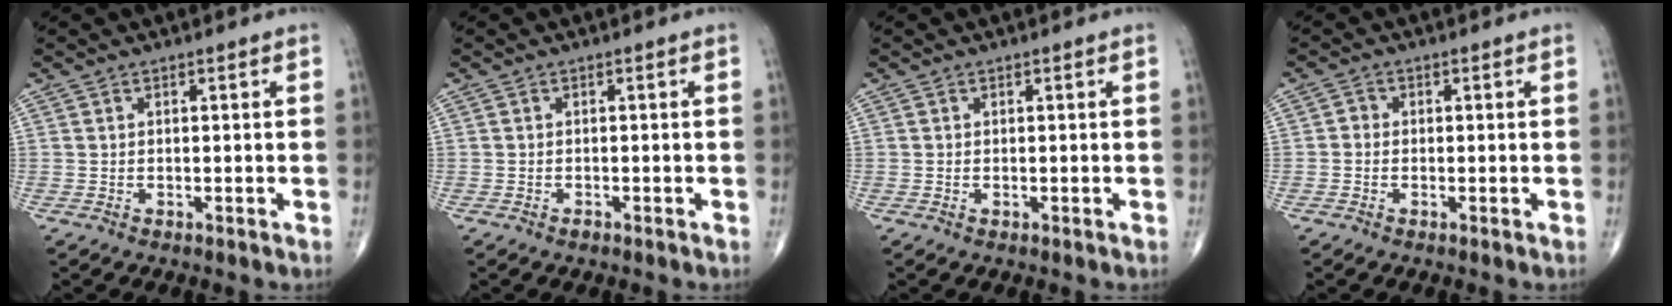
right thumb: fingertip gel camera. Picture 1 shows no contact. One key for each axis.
{"total": 0.6, "fx": -0.5, "fy": 0.3, "fz": 0.2, "tx": -0.001, "ty": 0.003, "tz": -0.010}
{"total": 0.0}
{"total": 1.3, "fx": -0.3, "fy": 1.2, "fz": 0.6, "tx": 0.000, "ty": 0.004, "tz": -0.011}